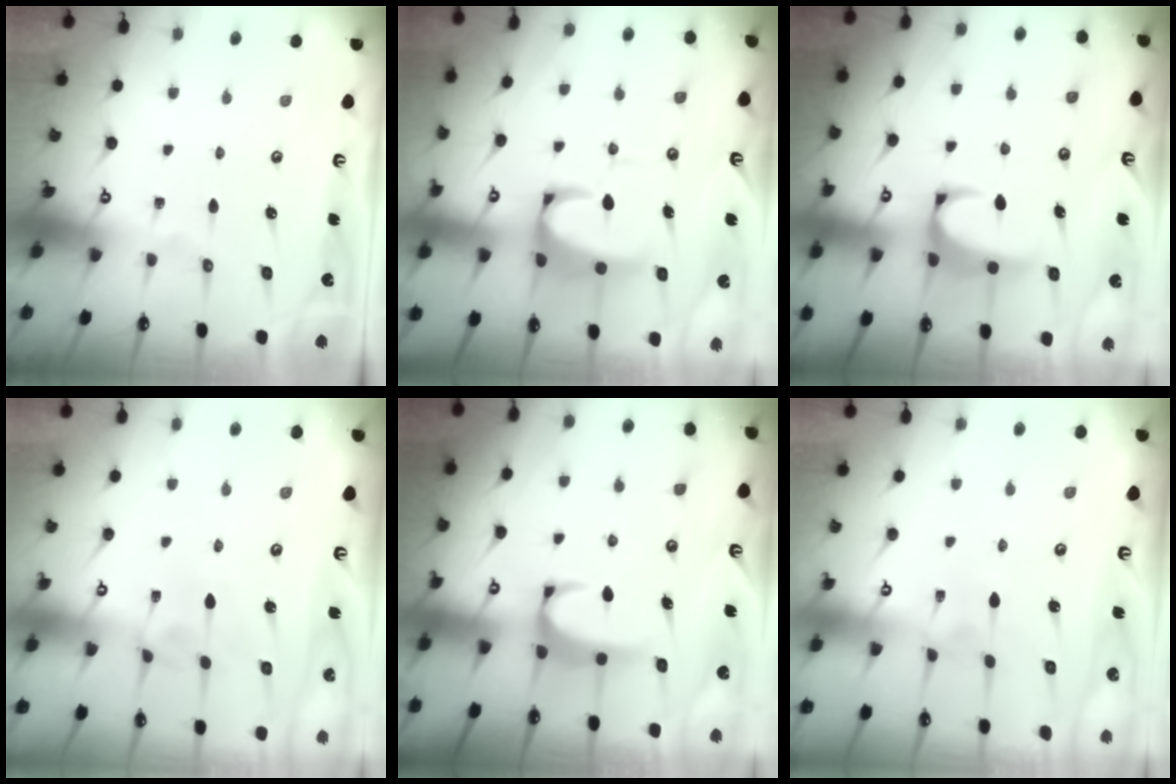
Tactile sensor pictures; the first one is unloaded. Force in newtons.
{"total": 6.0, "press": 5.9, "slide": 1.2}
{"total": 2.2, "press": 2.0, "slide": 1.0}
{"total": 4.1, "press": 4.1, "slide": 0.2}
{"total": 2.0, "press": 2.0, "slide": 0.3}
{"total": 3.7, "press": 3.7, "slide": 0.2}